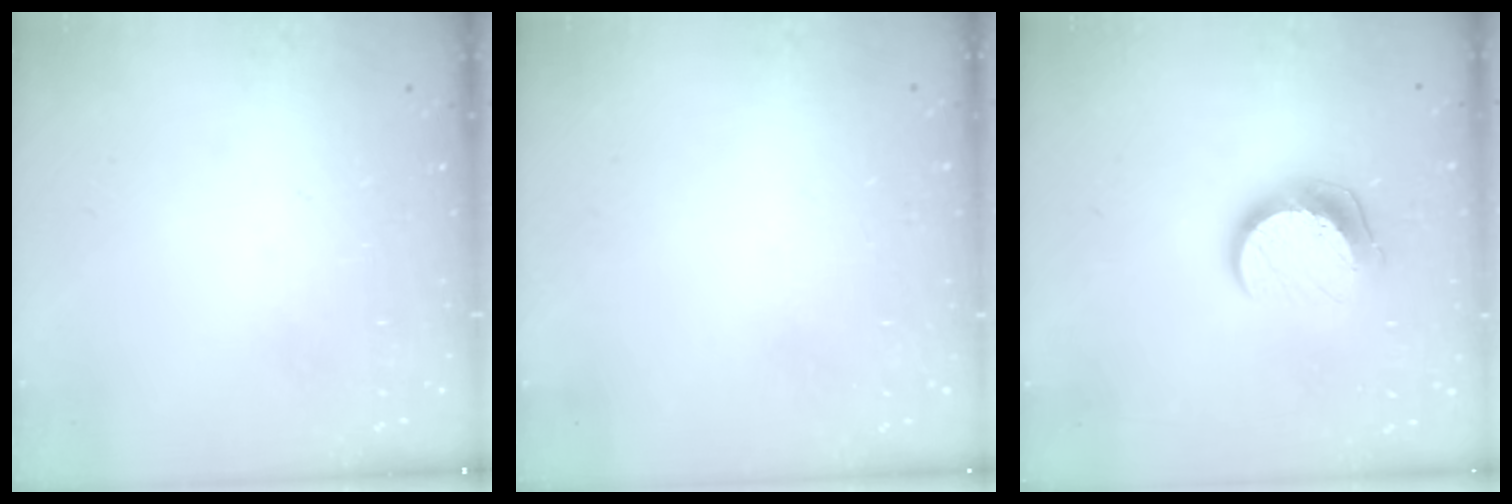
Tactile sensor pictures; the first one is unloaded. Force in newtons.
{"total": 0.6, "press": 0.6, "slide": 0.1}
{"total": 10.7, "press": 10.7, "slide": 0.7}